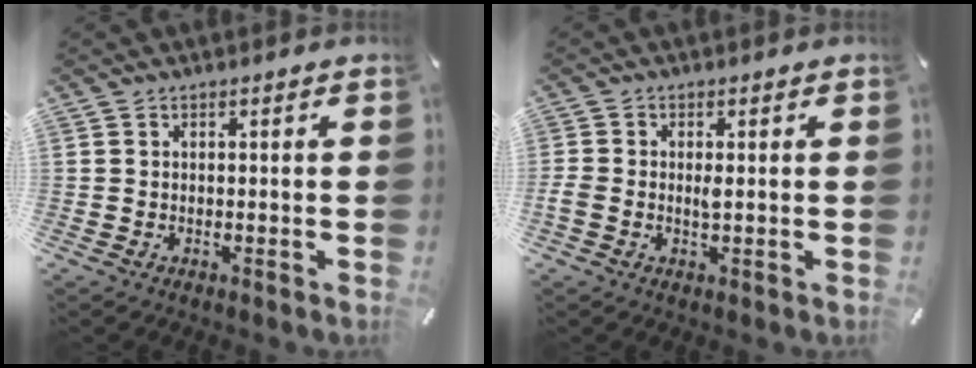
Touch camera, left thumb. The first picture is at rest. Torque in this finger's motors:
{"motor_torque": [-0.10, 0.86, 0.48, 0.17, 0.00]}